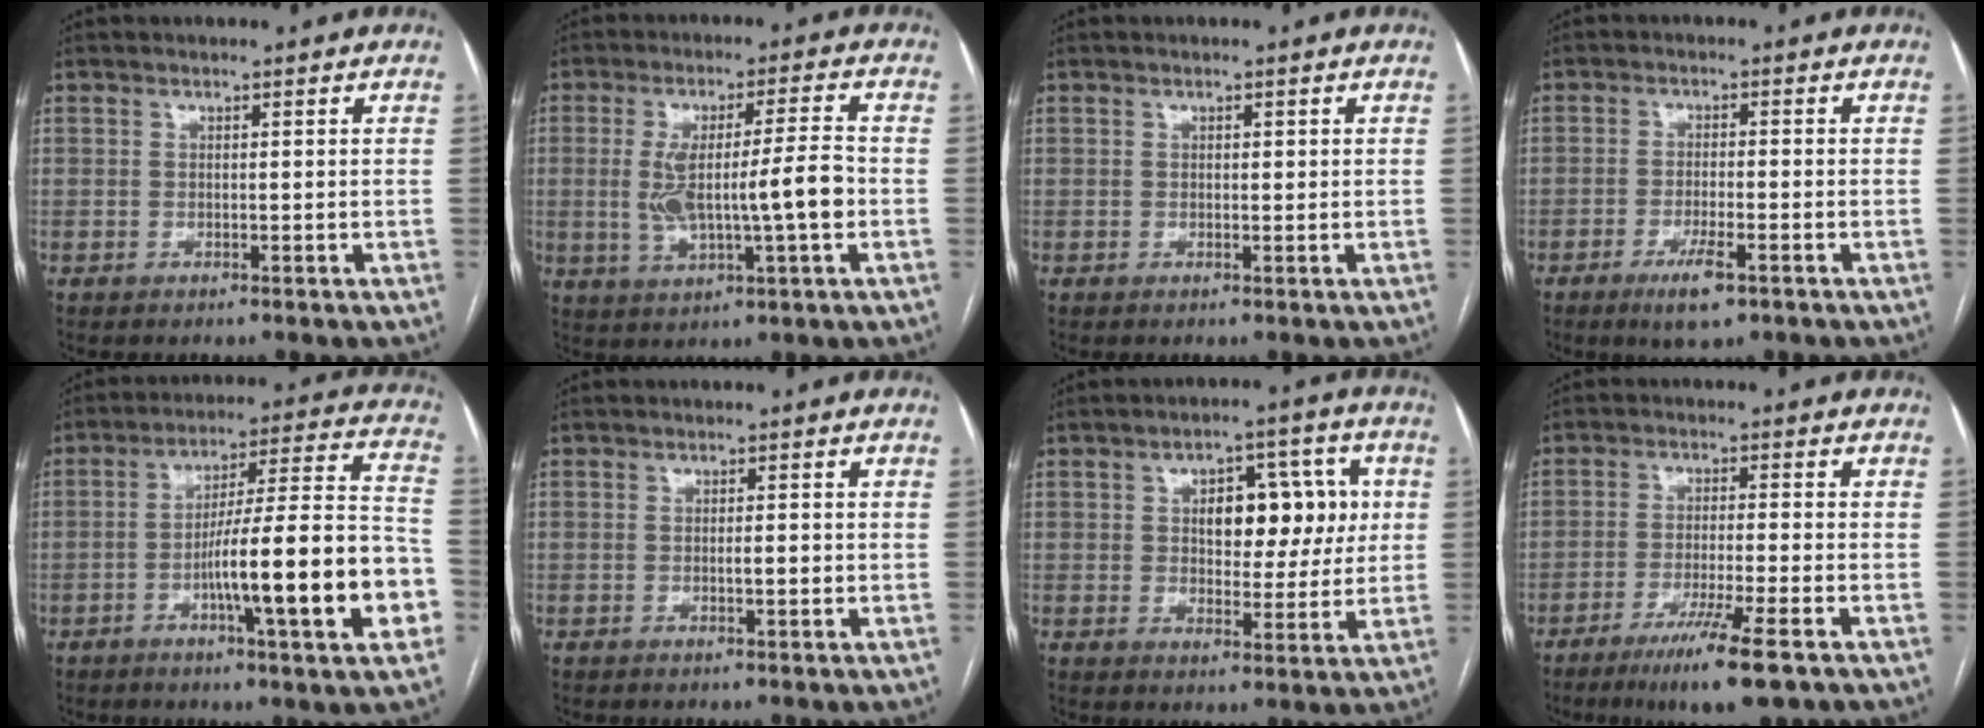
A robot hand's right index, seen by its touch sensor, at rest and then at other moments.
{"total": 10.6, "force": [-1.1, 1.1, 10.5], "torque": [-0.194, 0.012, -0.013]}
{"total": 0.7, "force": [0.3, 0.3, 0.5], "torque": [-0.007, 0.000, 0.003]}
{"total": 5.3, "force": [-3.0, 0.9, 4.3], "torque": [-0.083, -0.009, -0.049]}
{"total": 19.6, "force": [-6.1, 1.0, 18.6], "torque": [-0.243, 0.014, -0.089]}
{"total": 1.6, "force": [-0.3, 0.3, 1.5], "torque": [-0.026, 0.000, -0.004]}
{"total": 10.1, "force": [2.0, 5.4, 8.3], "torque": [-0.106, 0.026, 0.035]}
{"total": 9.4, "force": [-5.8, -0.1, 7.4], "torque": [-0.128, -0.026, -0.094]}